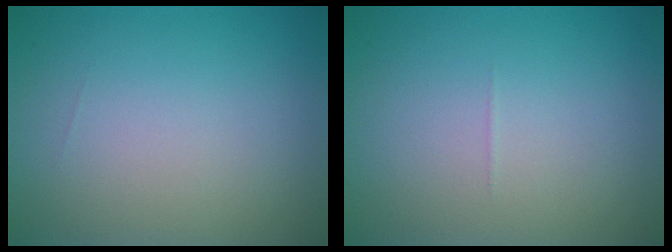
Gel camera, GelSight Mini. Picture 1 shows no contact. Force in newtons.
{"total": 0.0}